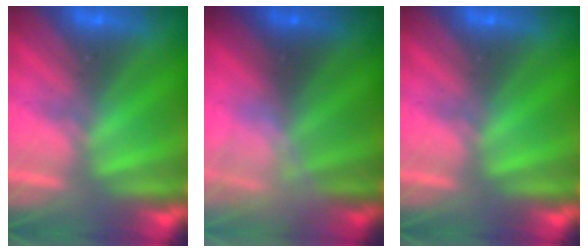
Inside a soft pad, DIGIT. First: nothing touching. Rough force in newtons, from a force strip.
{"total": 2.3}
{"total": 0.0}